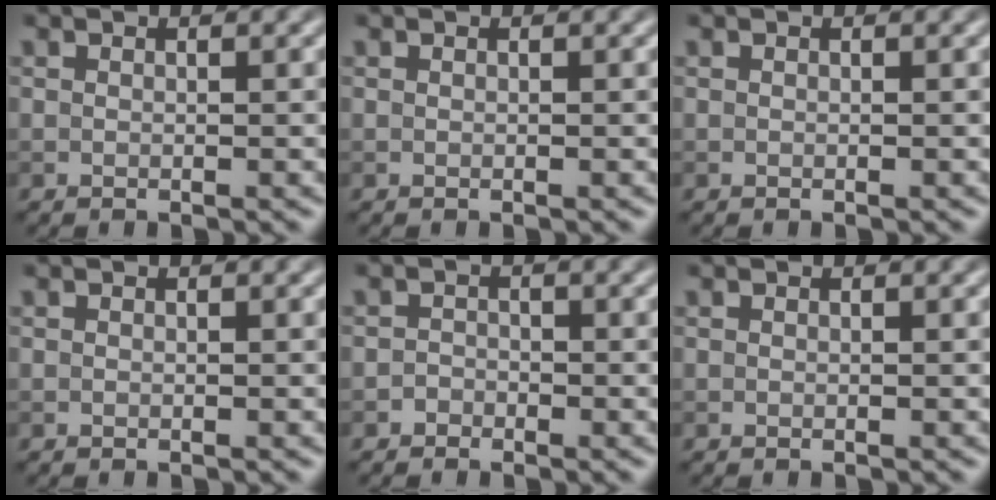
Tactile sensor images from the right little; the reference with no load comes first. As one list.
[{"total": 0.0}, {"total": 0.0}, {"total": 0.0}, {"total": 0.9, "force": [-0.6, 0.7, 0.0], "torque": [0.008, 0.002, -0.012]}, {"total": 0.0}]